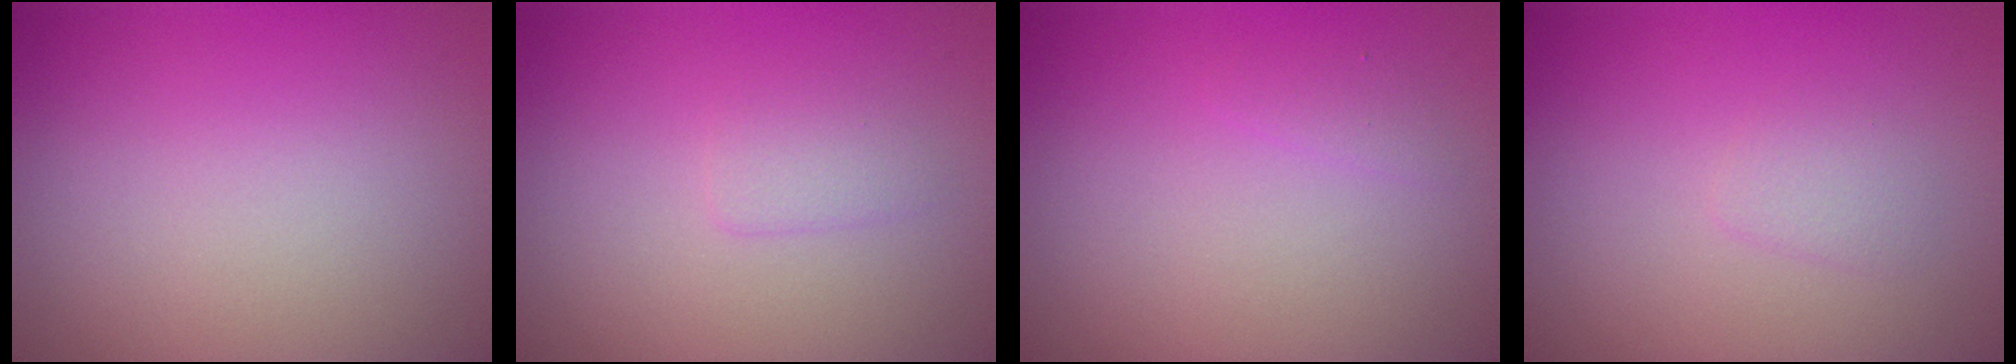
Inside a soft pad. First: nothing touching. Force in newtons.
{"total": 1.2, "press": 1.2, "slide": 0.1}
{"total": 0.7, "press": 0.7, "slide": 0.1}
{"total": 1.0, "press": 1.0, "slide": 0.1}